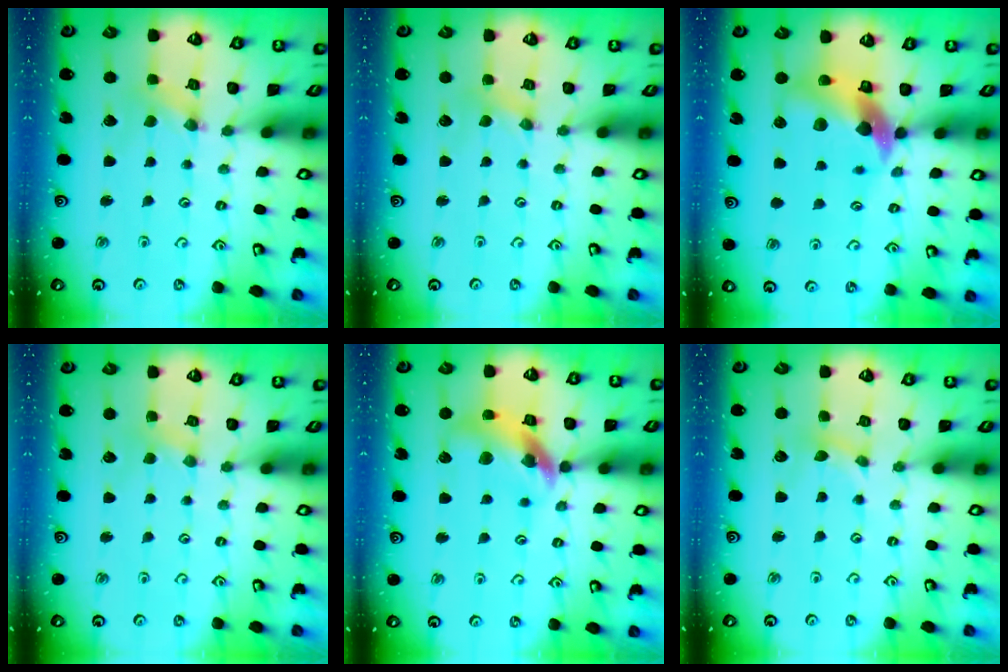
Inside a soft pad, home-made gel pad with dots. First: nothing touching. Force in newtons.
{"total": 0.9, "press": 0.9, "slide": 0.1}
{"total": 12.0, "press": 11.9, "slide": 1.6}
{"total": 2.4, "press": 2.3, "slide": 0.5}
{"total": 13.8, "press": 13.7, "slide": 1.9}
{"total": 1.7, "press": 1.6, "slide": 0.2}